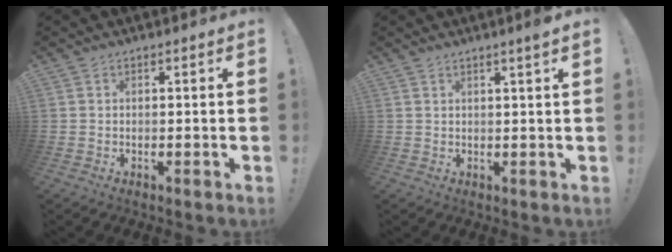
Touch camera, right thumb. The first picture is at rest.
{"total": 2.5, "force": [1.5, -0.2, 2.0], "torque": [-0.029, -0.008, 0.023]}